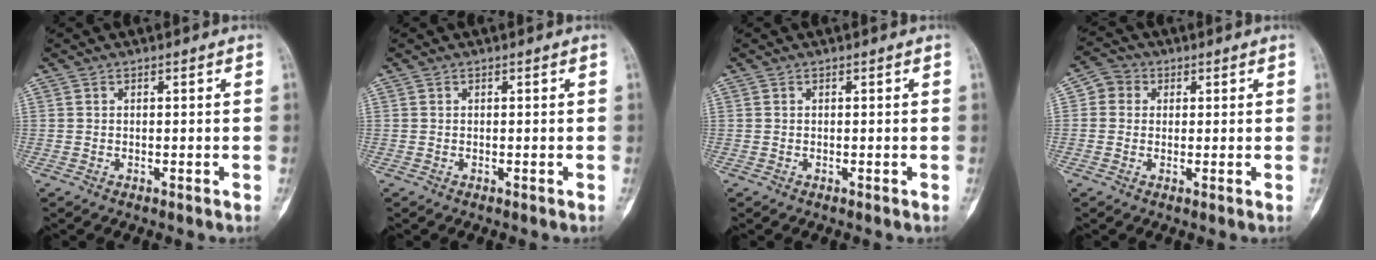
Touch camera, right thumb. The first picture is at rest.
{"total": 0.0}
{"total": 0.0}
{"total": 3.9, "force": [0.7, 3.6, 1.3], "torque": [-0.002, 0.005, 0.005]}